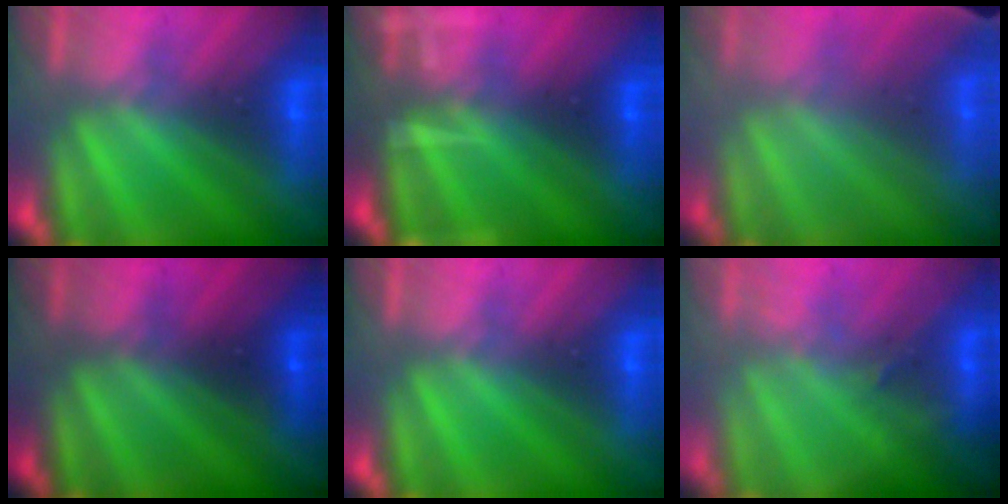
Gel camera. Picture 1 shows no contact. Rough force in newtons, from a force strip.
{"total": 7.0}
{"total": 1.3}
{"total": 2.7}
{"total": 0.0}
{"total": 2.7}